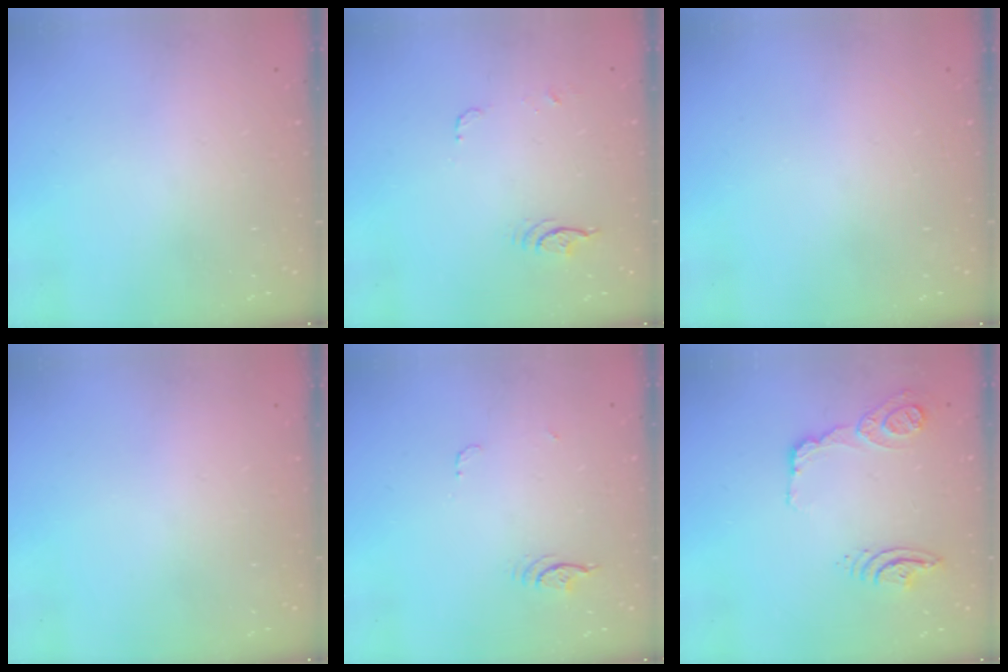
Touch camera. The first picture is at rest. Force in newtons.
{"total": 14.3, "press": 5.9, "slide": 13.1}
{"total": 0.0}
{"total": 0.0}
{"total": 3.9, "press": 3.6, "slide": 1.7}
{"total": 21.3, "press": 16.2, "slide": 13.8}